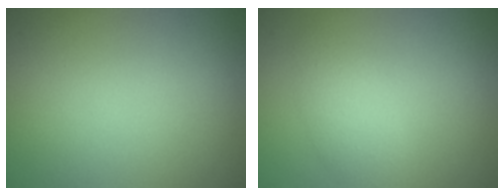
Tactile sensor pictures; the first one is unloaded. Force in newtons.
{"total": 2.3, "press": 2.3, "slide": 0.1}